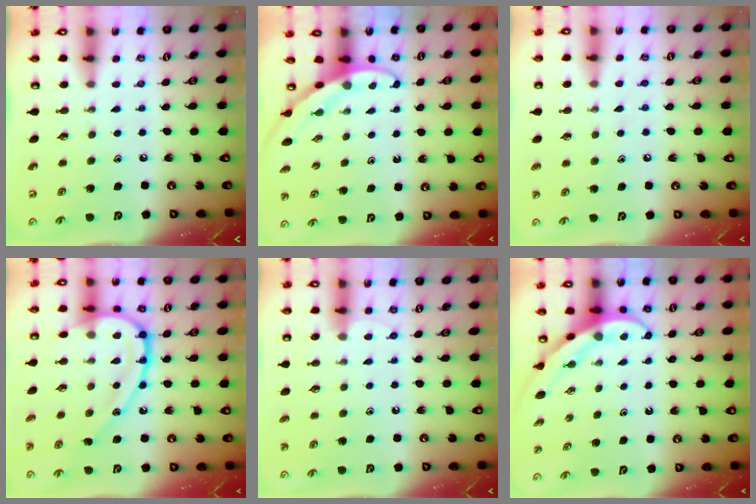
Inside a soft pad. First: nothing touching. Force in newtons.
{"total": 2.7, "press": 2.7, "slide": 0.0}
{"total": 5.8, "press": 5.8, "slide": 0.6}
{"total": 17.7, "press": 17.7, "slide": 0.6}
{"total": 4.5, "press": 4.4, "slide": 0.4}
{"total": 4.0, "press": 4.0, "slide": 0.4}